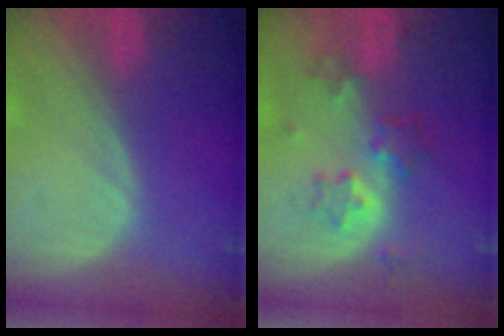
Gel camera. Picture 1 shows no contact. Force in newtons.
{"total": 6.0, "press": 5.8, "slide": 1.5}